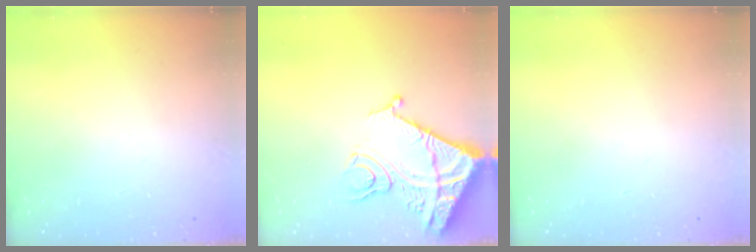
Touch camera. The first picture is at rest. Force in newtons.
{"total": 13.8, "press": 13.8, "slide": 1.4}
{"total": 0.0}